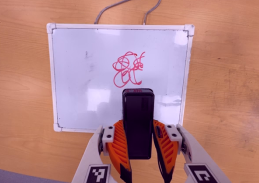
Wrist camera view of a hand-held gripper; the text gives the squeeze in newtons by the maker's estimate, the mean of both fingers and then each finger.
{"total": 7.3, "left": 5.3, "right": 9.3}